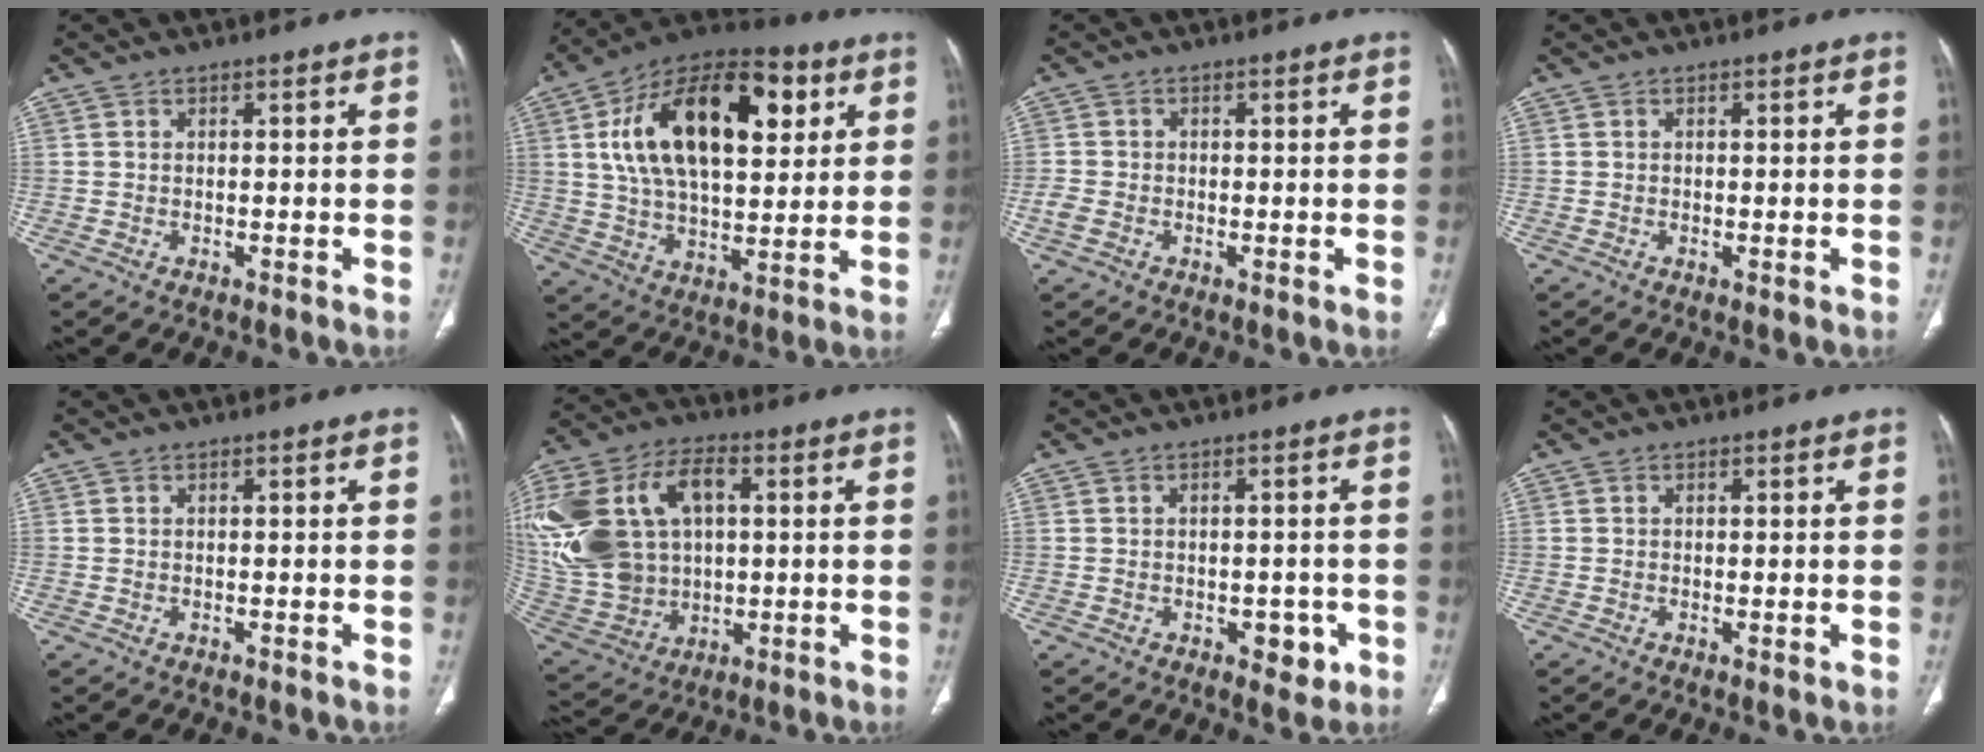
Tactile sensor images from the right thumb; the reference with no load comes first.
{"total": 25.7, "force": [7.7, 13.3, 20.6], "torque": [-0.330, 0.002, 0.122]}
{"total": 2.7, "force": [-0.9, 1.8, 1.7], "torque": [-0.038, 0.001, -0.020]}
{"total": 0.5, "force": [-0.1, 0.1, 0.5], "torque": [-0.014, -0.004, -0.001]}
{"total": 0.0}
{"total": 26.0, "force": [4.5, 18.0, 18.3], "torque": [-0.406, 0.028, 0.101]}
{"total": 4.2, "force": [-1.5, 2.6, 2.9], "torque": [-0.014, 0.004, -0.013]}
{"total": 0.8, "force": [-0.1, 0.2, 0.8], "torque": [-0.018, -0.005, -0.001]}